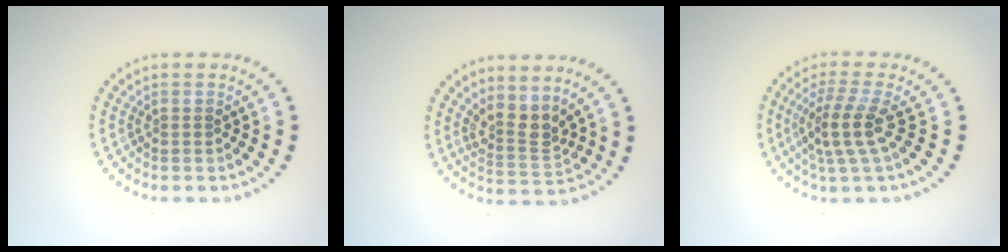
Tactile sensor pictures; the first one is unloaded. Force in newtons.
{"total": 2.9, "press": 2.1, "slide": 2.0}
{"total": 3.5, "press": 2.9, "slide": 2.1}